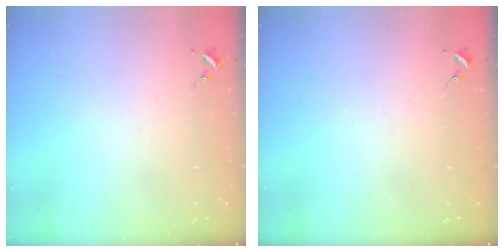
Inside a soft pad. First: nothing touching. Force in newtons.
{"total": 0.0}